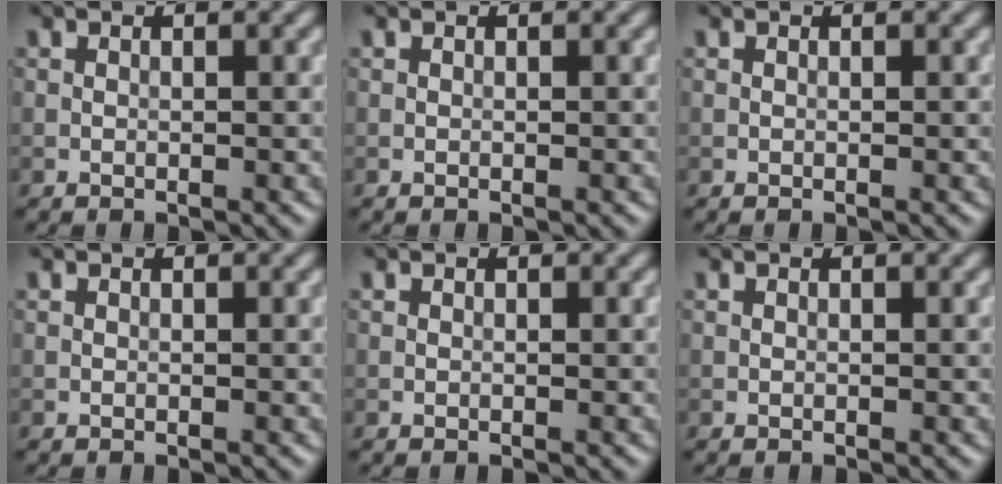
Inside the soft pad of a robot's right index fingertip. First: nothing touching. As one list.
[{"total": 0.0}, {"total": 0.0}, {"total": 0.0}, {"total": 0.0}, {"total": 0.0}]